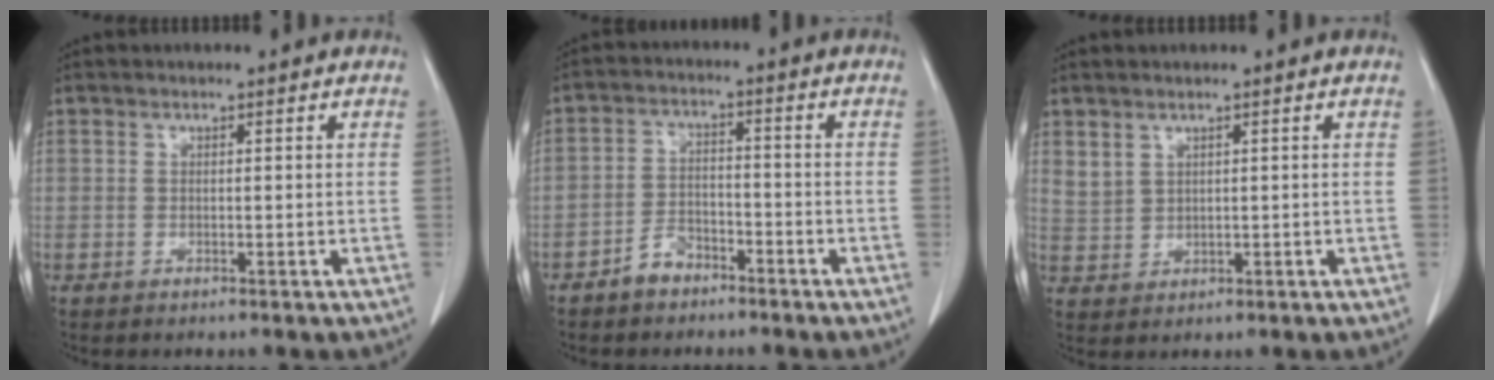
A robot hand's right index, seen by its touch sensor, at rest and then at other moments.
{"total": 4.2, "force": [-3.0, 2.6, 1.2], "torque": [-0.016, 0.014, -0.055]}
{"total": 2.7, "force": [2.0, 1.6, 0.7], "torque": [-0.014, -0.002, 0.048]}